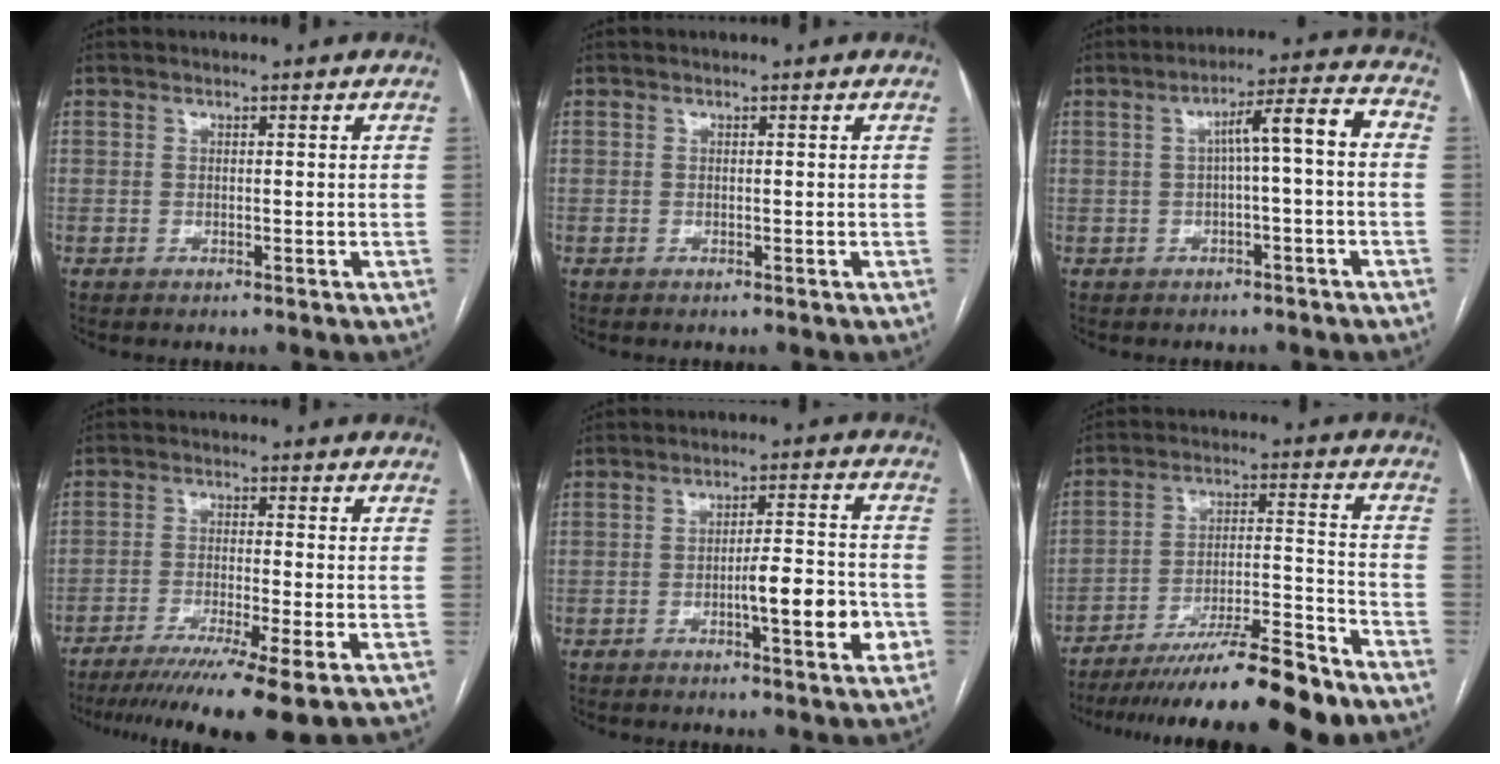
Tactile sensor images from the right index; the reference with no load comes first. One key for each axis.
{"total": 0.0}
{"total": 7.0, "fx": -0.1, "fy": 0.5, "fz": 6.9, "tx": -0.102, "ty": 0.031, "tz": 0.000}
{"total": 13.5, "fx": -9.7, "fy": -0.5, "fz": 9.3, "tx": -0.139, "ty": -0.034, "tz": -0.152}
{"total": 8.2, "fx": -2.6, "fy": 1.1, "fz": 7.7, "tx": -0.112, "ty": 0.007, "tz": -0.036}
{"total": 16.7, "fx": -13.8, "fy": -0.2, "fz": 9.3, "tx": -0.147, "ty": -0.007, "tz": -0.227}